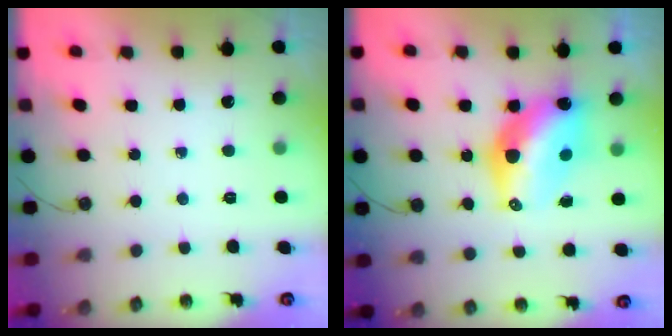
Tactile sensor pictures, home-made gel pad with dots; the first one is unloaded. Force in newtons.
{"total": 12.8, "press": 12.7, "slide": 1.2}